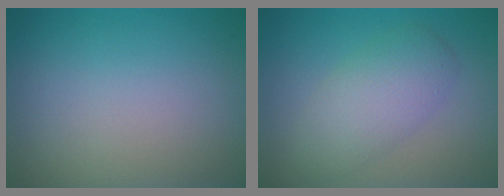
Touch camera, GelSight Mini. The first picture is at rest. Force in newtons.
{"total": 3.9, "press": 3.9, "slide": 0.1}